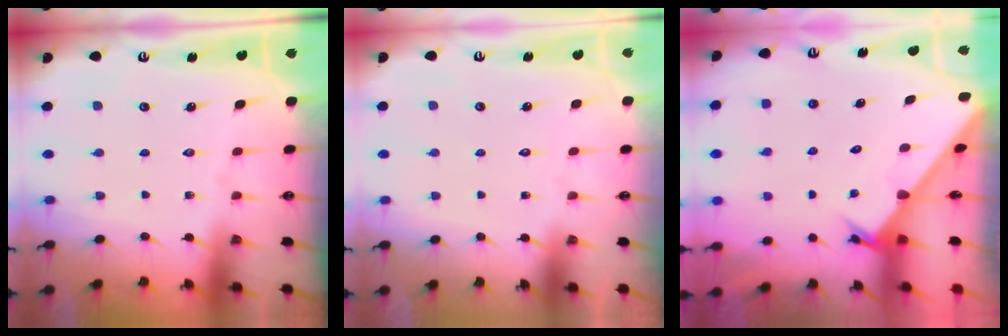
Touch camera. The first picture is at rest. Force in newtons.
{"total": 1.5, "press": 1.5, "slide": 0.0}
{"total": 2.4, "press": 2.4, "slide": 0.1}